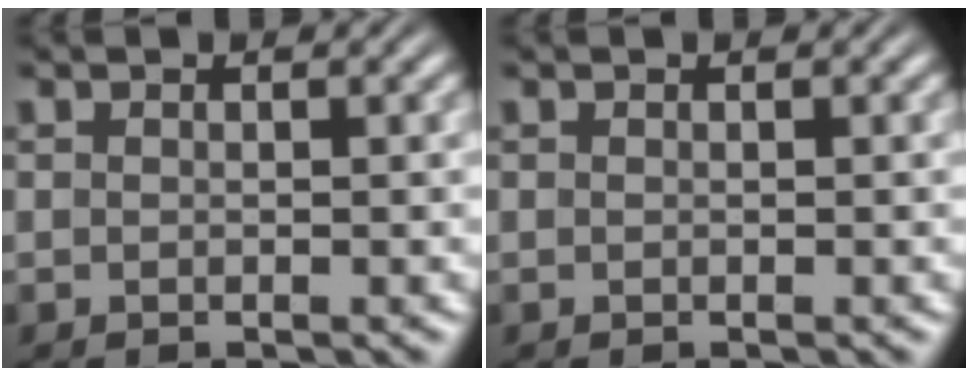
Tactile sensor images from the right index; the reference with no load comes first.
{"total": 0.0}